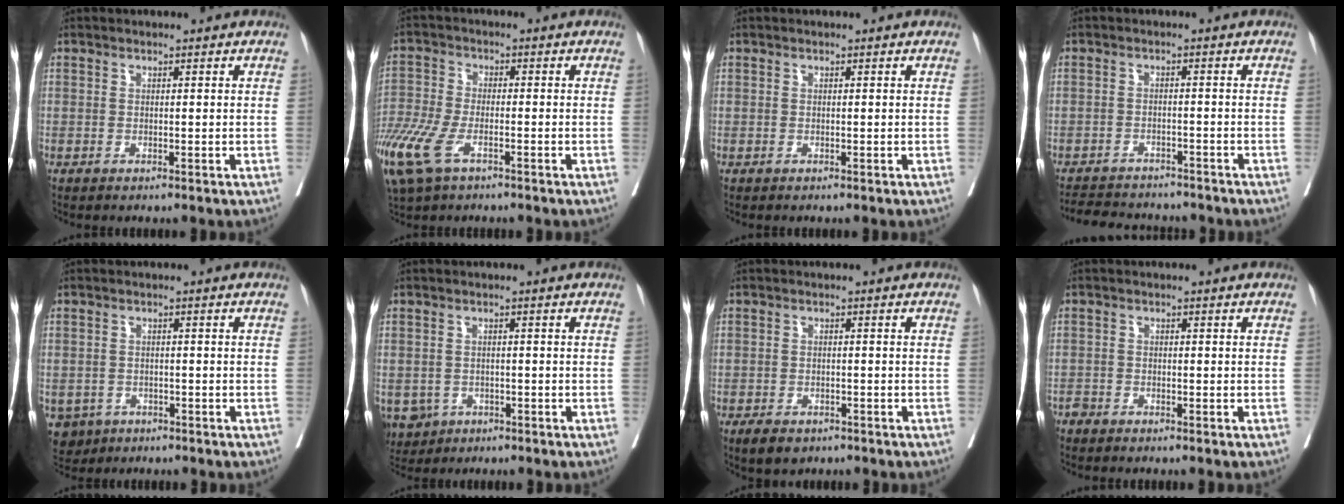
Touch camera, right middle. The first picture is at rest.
{"total": 11.8, "force": [-6.7, 4.9, 8.4], "torque": [-0.205, -0.018, -0.130]}
{"total": 0.0}
{"total": 10.4, "force": [-9.7, 2.6, 3.0], "torque": [-0.056, 0.000, -0.130]}
{"total": 4.5, "force": [-2.4, 3.6, 0.8], "torque": [-0.014, 0.004, -0.035]}
{"total": 5.3, "force": [-2.6, 4.3, 1.5], "torque": [-0.029, 0.000, -0.036]}
{"total": 4.0, "force": [-2.9, 2.1, 1.8], "torque": [-0.030, -0.004, -0.038]}
{"total": 1.2, "force": [-1.2, 0.3, 0.0], "torque": [0.001, -0.001, -0.025]}